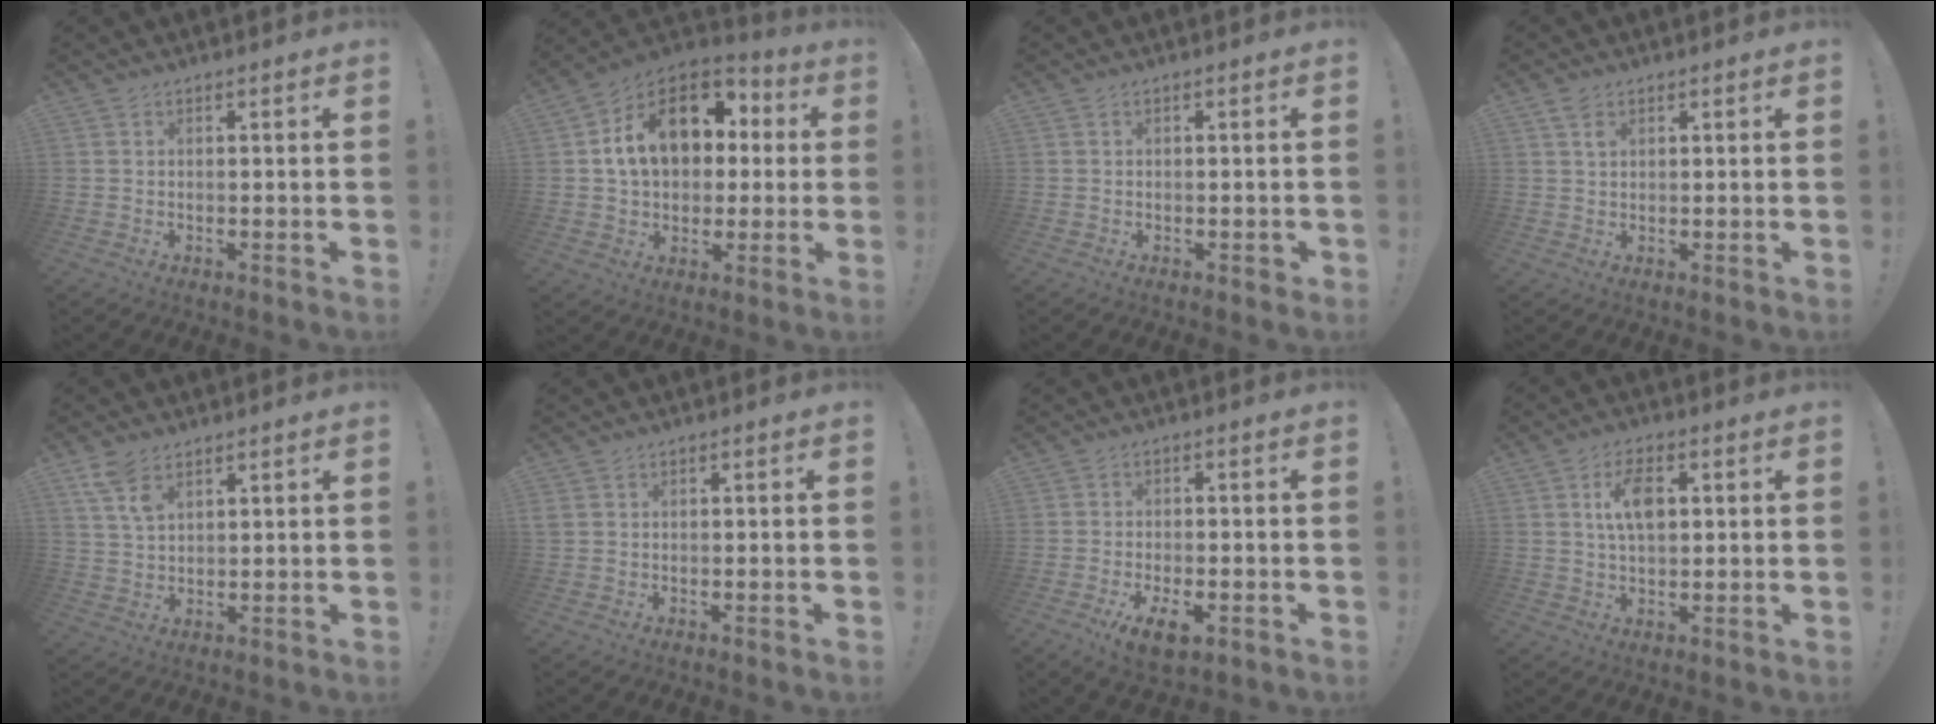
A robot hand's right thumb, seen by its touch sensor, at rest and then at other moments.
{"total": 18.5, "force": [5.1, 13.1, 12.0], "torque": [-0.174, -0.004, 0.103]}
{"total": 1.1, "force": [-0.3, 0.7, 0.7], "torque": [-0.012, 0.004, -0.004]}
{"total": 2.3, "force": [1.4, 1.4, 1.3], "torque": [-0.014, -0.004, 0.023]}
{"total": 6.9, "force": [4.3, 3.4, 4.3], "torque": [-0.079, -0.017, 0.082]}
{"total": 0.8, "force": [0.2, 0.7, 0.5], "torque": [-0.010, 0.003, 0.004]}
{"total": 6.9, "force": [-2.9, 2.9, 5.6], "torque": [-0.089, 0.008, -0.047]}
{"total": 8.4, "force": [2.1, 4.6, 6.7], "torque": [-0.100, 0.001, 0.034]}